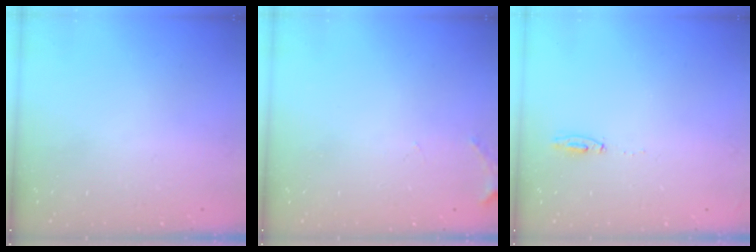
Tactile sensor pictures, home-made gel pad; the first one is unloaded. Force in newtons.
{"total": 5.6, "press": 5.4, "slide": 1.3}
{"total": 16.2, "press": 5.8, "slide": 15.1}